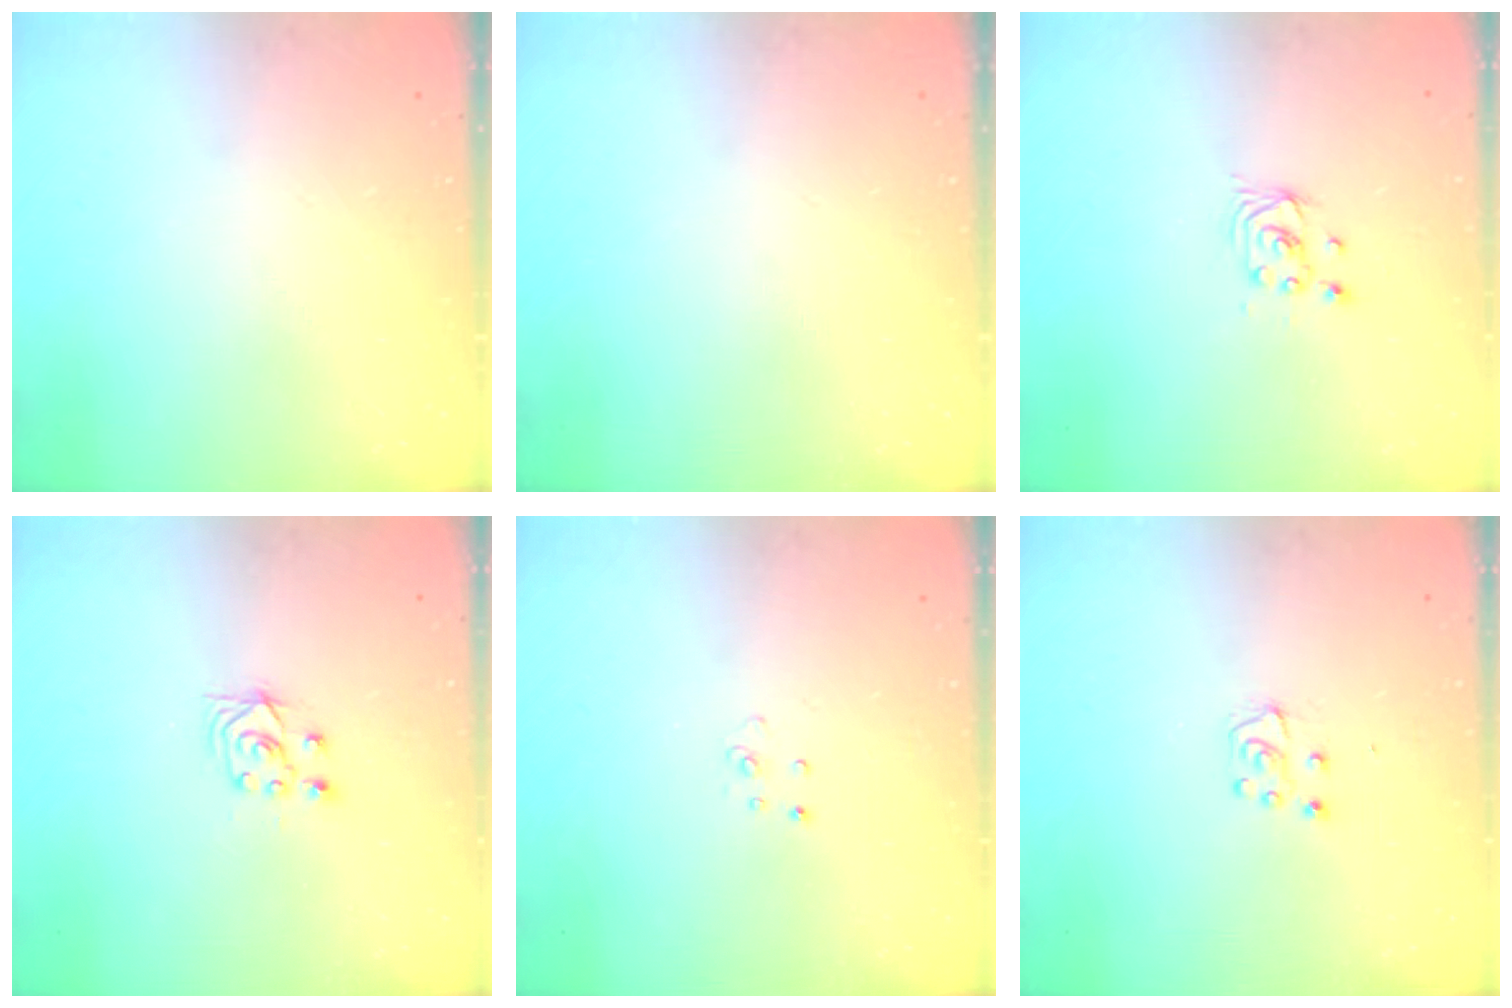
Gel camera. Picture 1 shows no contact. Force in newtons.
{"total": 0.0}
{"total": 2.2, "press": 2.2, "slide": 0.2}
{"total": 3.4, "press": 3.2, "slide": 0.9}
{"total": 3.1, "press": 3.1, "slide": 0.2}
{"total": 5.1, "press": 5.0, "slide": 0.6}